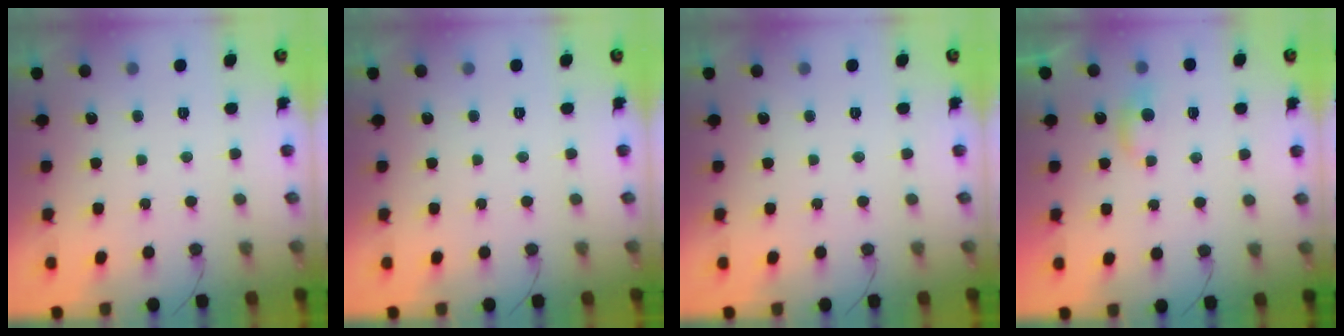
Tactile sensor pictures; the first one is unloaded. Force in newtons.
{"total": 0.0}
{"total": 0.0}
{"total": 4.1, "press": 4.1, "slide": 0.5}